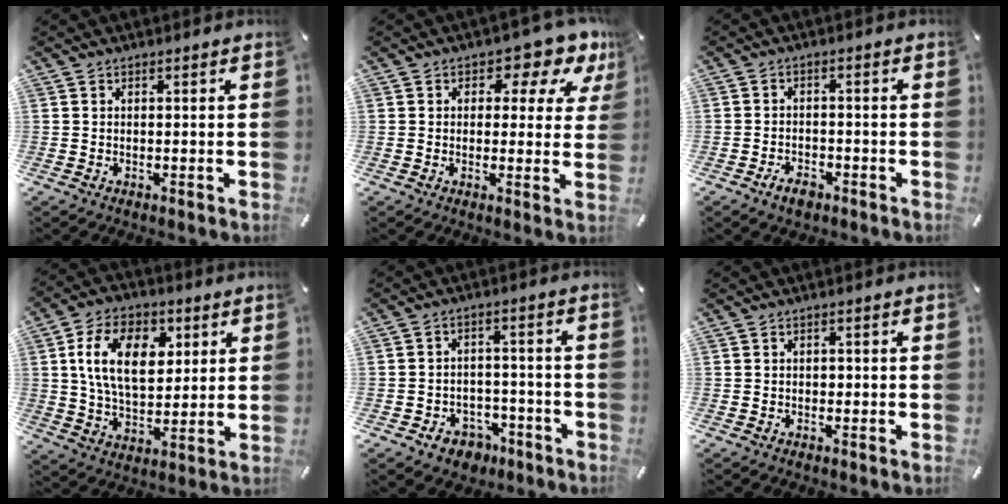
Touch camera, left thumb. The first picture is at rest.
{"total": 7.8, "force": [4.4, 4.4, 4.6], "torque": [-0.052, -0.029, 0.069]}
{"total": 3.7, "force": [-2.7, 2.1, 1.5], "torque": [-0.031, 0.012, -0.051]}
{"total": 15.1, "force": [4.5, 9.8, 10.5], "torque": [-0.187, 0.008, 0.078]}
{"total": 6.6, "force": [-3.9, 4.9, 2.2], "torque": [-0.037, 0.032, -0.067]}
{"total": 0.7, "force": [-0.3, 0.6, 0.1], "torque": [-0.002, 0.004, -0.007]}